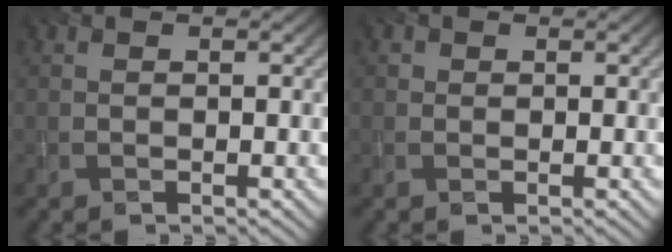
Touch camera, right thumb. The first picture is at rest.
{"total": 0.8, "force": [0.1, 0.8, 0.1], "torque": [0.000, -0.003, 0.000]}